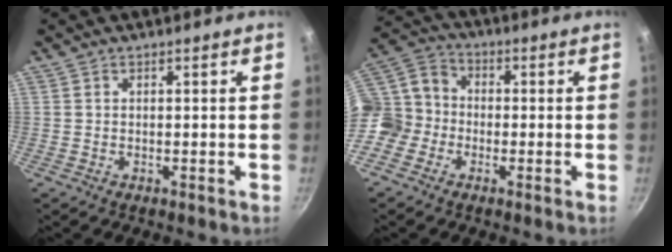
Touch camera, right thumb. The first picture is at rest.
{"total": 11.4, "force": [-3.7, 9.8, 4.7], "torque": [-0.063, 0.041, -0.095]}